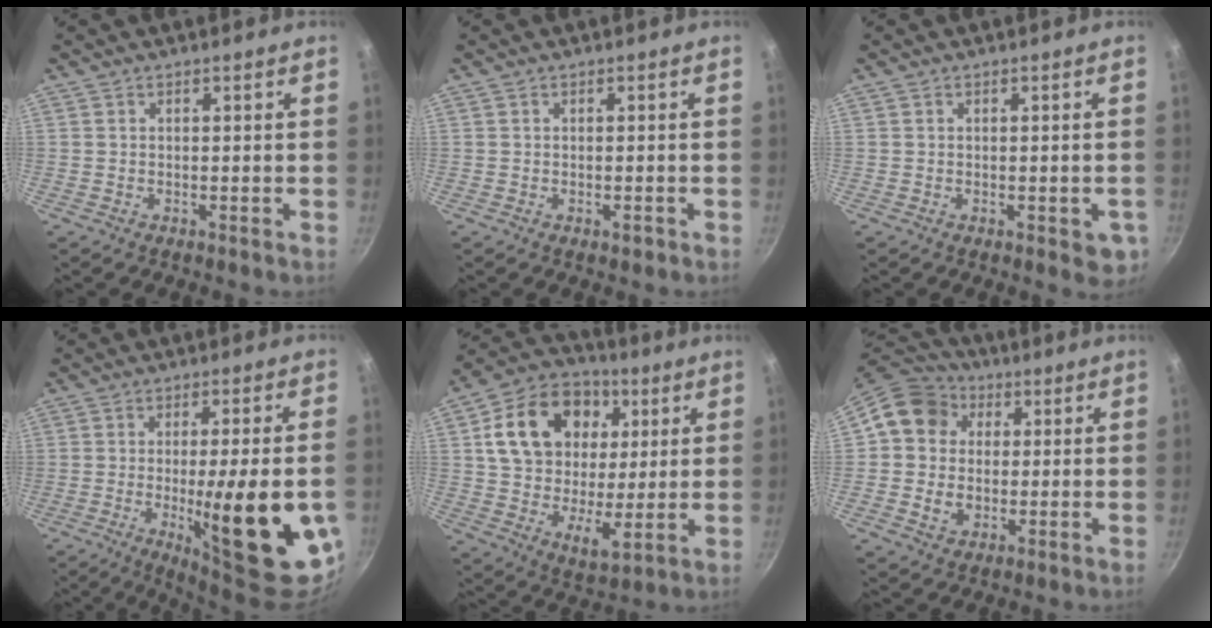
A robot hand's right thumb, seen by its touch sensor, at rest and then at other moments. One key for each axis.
{"total": 1.1, "fx": -0.5, "fy": 0.6, "fz": 0.8, "tx": -0.008, "ty": 0.003, "tz": -0.008}
{"total": 4.0, "fx": -1.0, "fy": 1.9, "fz": 3.4, "tx": -0.025, "ty": -0.003, "tz": -0.012}
{"total": 21.7, "fx": -5.0, "fy": 5.2, "fz": 20.5, "tx": -0.257, "ty": -0.009, "tz": -0.057}
{"total": 21.7, "fx": 6.5, "fy": 15.5, "fz": 13.7, "tx": -0.207, "ty": -0.004, "tz": 0.103}
{"total": 12.9, "fx": 2.6, "fy": 11.2, "fz": 5.9, "tx": -0.082, "ty": 0.015, "tz": 0.033}